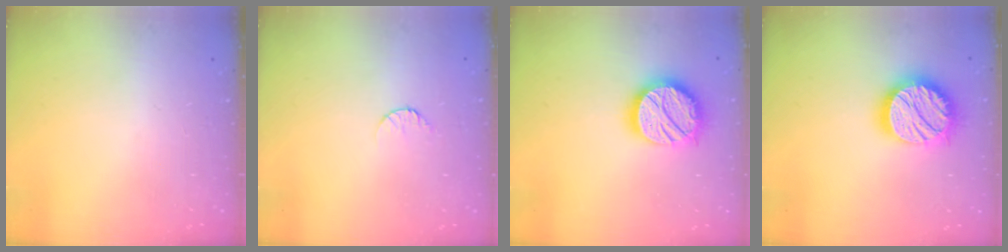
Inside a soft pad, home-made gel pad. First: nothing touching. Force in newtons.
{"total": 5.7, "press": 5.7, "slide": 0.6}
{"total": 17.3, "press": 17.3, "slide": 1.1}
{"total": 18.2, "press": 18.1, "slide": 1.4}